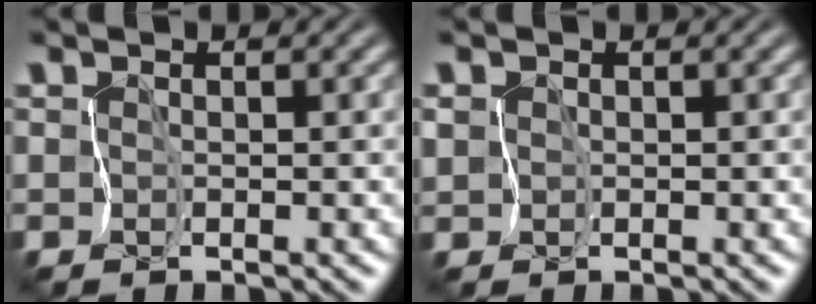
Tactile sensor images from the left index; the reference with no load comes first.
{"total": 0.8, "force": [0.0, 0.7, 0.1], "torque": [-0.004, -0.005, 0.001]}